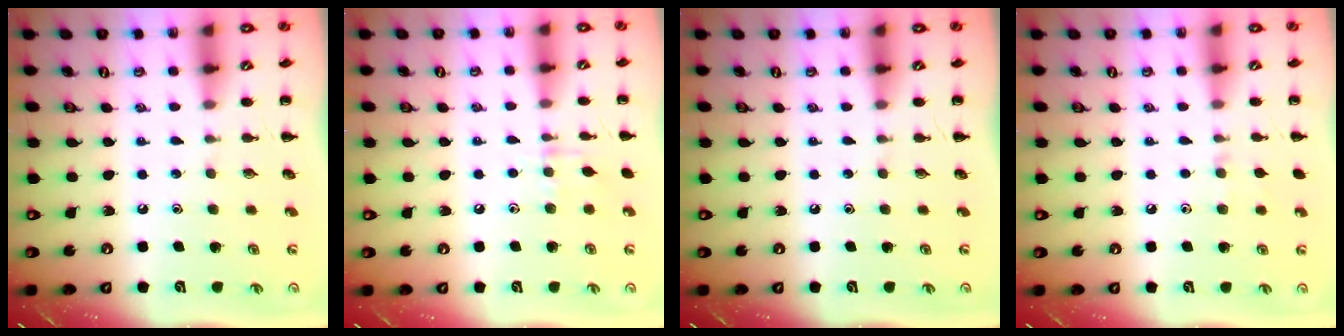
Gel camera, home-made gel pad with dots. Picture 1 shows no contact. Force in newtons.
{"total": 6.0, "press": 5.8, "slide": 1.8}
{"total": 0.0}
{"total": 4.9, "press": 4.6, "slide": 1.7}